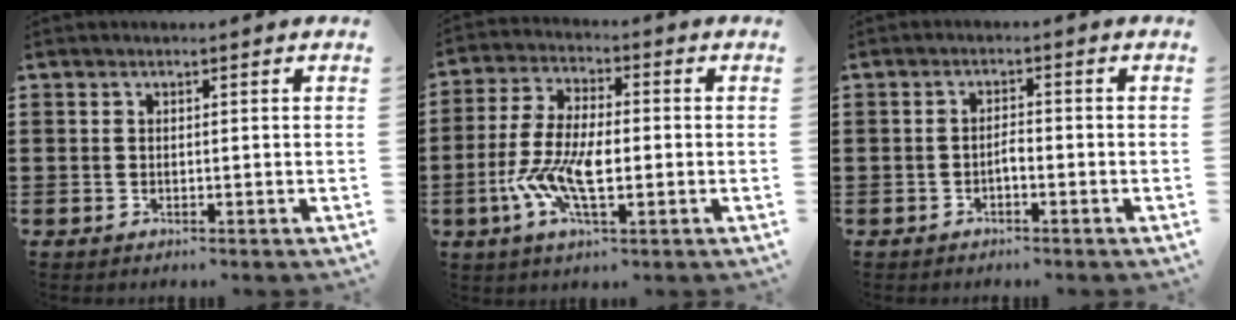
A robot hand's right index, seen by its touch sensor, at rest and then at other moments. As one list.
[{"total": 9.2, "force": [-2.6, 3.8, 8.0], "torque": [-0.189, -0.012, -0.053]}, {"total": 1.4, "force": [-0.9, 0.4, 1.1], "torque": [-0.024, 0.000, -0.017]}]